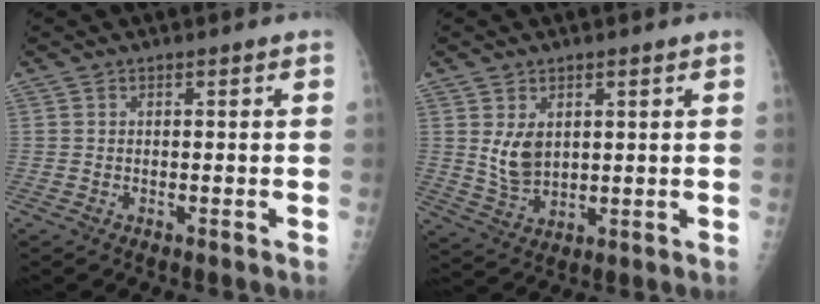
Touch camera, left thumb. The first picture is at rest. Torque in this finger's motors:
{"motor_torque": [0.35, 0.57, 0.48, -0.28, 0.00]}